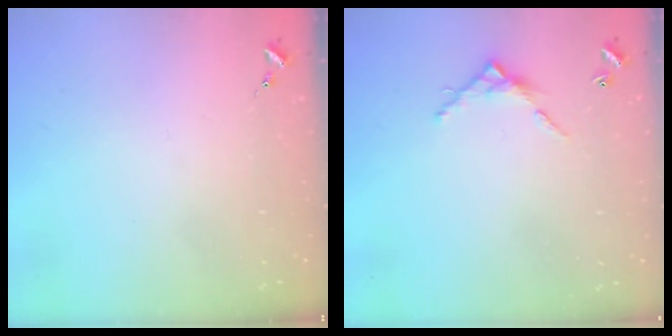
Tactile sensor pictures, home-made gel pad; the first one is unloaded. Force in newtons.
{"total": 6.3, "press": 6.3, "slide": 0.5}